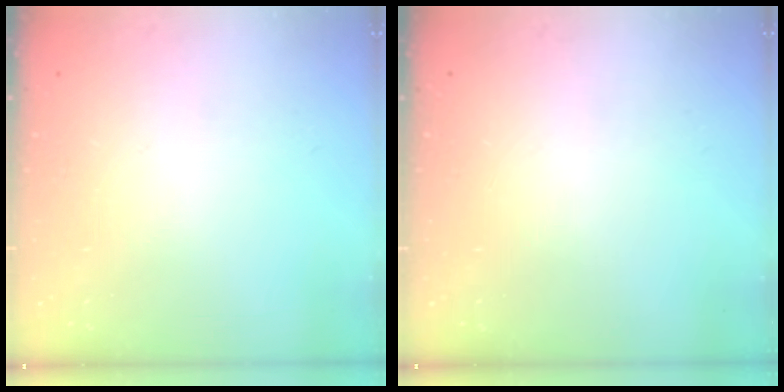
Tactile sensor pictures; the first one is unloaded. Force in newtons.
{"total": 0.0}